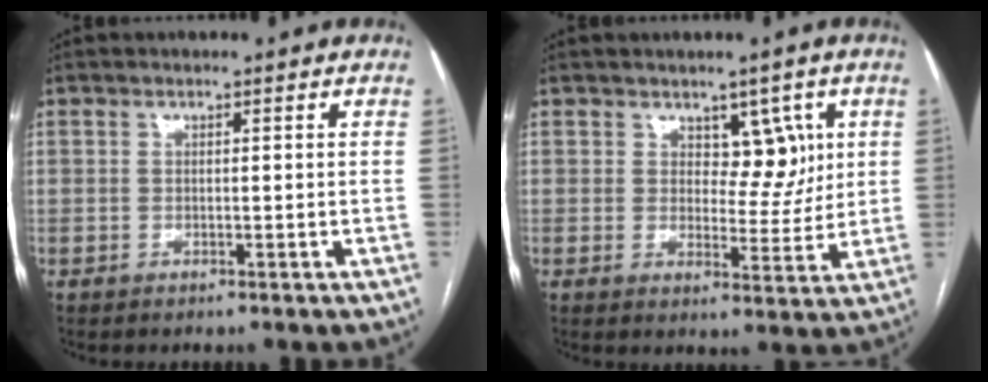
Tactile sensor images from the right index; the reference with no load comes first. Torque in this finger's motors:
{"motor_torque": [-0.03, 0.08, -0.01, 0.00]}